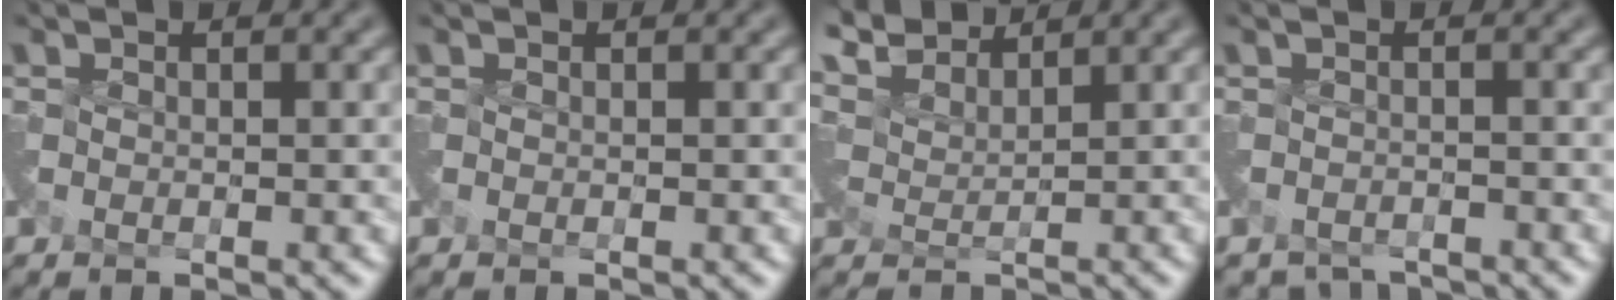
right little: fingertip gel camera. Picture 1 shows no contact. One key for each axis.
{"total": 0.0}
{"total": 5.4, "fx": 5.3, "fy": 0.6, "fz": 0.7, "tx": -0.026, "ty": 0.012, "tz": 0.082}
{"total": 2.7, "fx": -2.5, "fy": 1.0, "fz": 0.1, "tx": 0.001, "ty": -0.019, "tz": -0.045}